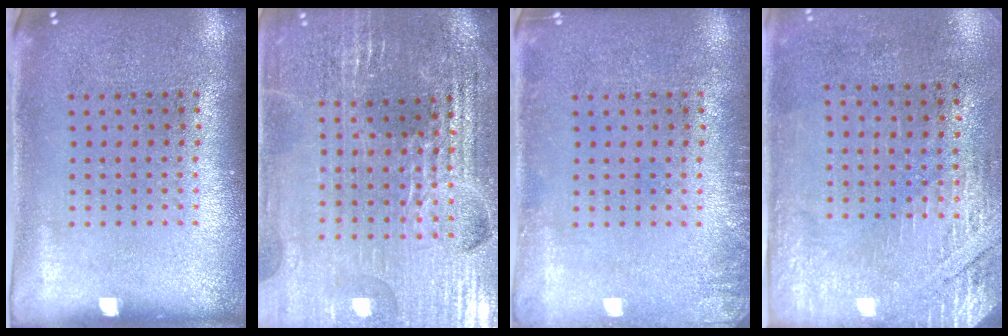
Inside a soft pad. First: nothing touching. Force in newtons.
{"total": 3.7, "press": 3.6, "slide": 0.7}
{"total": 1.1, "press": 1.1, "slide": 0.2}
{"total": 2.7, "press": 2.3, "slide": 1.4}